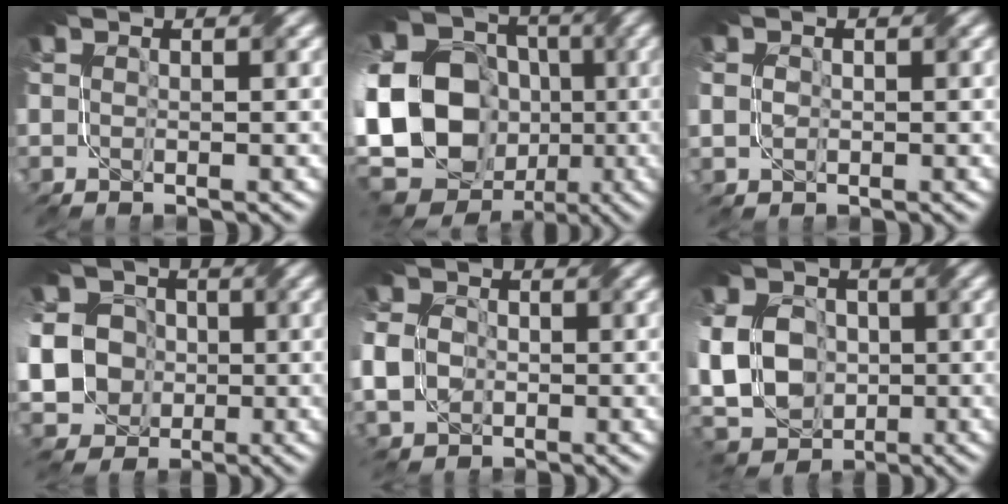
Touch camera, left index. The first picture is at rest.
{"total": 22.5, "force": [-3.7, 18.6, 12.1], "torque": [-0.243, -0.002, -0.127]}
{"total": 1.8, "force": [0.0, 1.6, 1.0], "torque": [-0.028, 0.006, -0.001]}
{"total": 17.4, "force": [-1.9, 15.6, 7.4], "torque": [-0.194, 0.003, -0.076]}
{"total": 5.5, "force": [-1.3, 4.4, 3.0], "torque": [-0.081, -0.004, -0.035]}
{"total": 13.6, "force": [-1.8, 10.5, 8.4], "torque": [-0.165, -0.005, -0.069]}